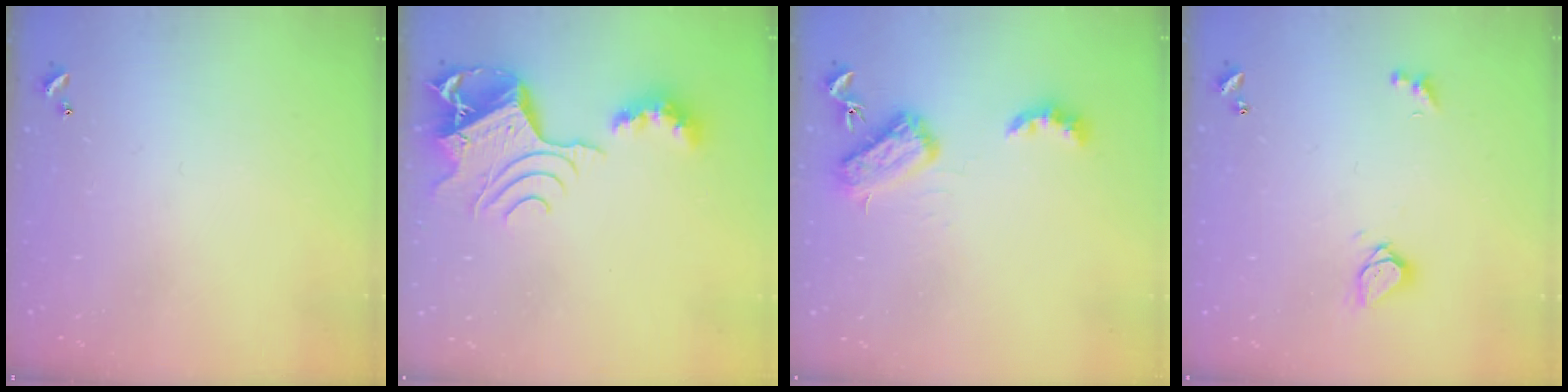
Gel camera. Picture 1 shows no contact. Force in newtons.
{"total": 13.1, "press": 13.0, "slide": 1.6}
{"total": 5.6, "press": 5.6, "slide": 0.5}
{"total": 2.9, "press": 2.9, "slide": 0.2}